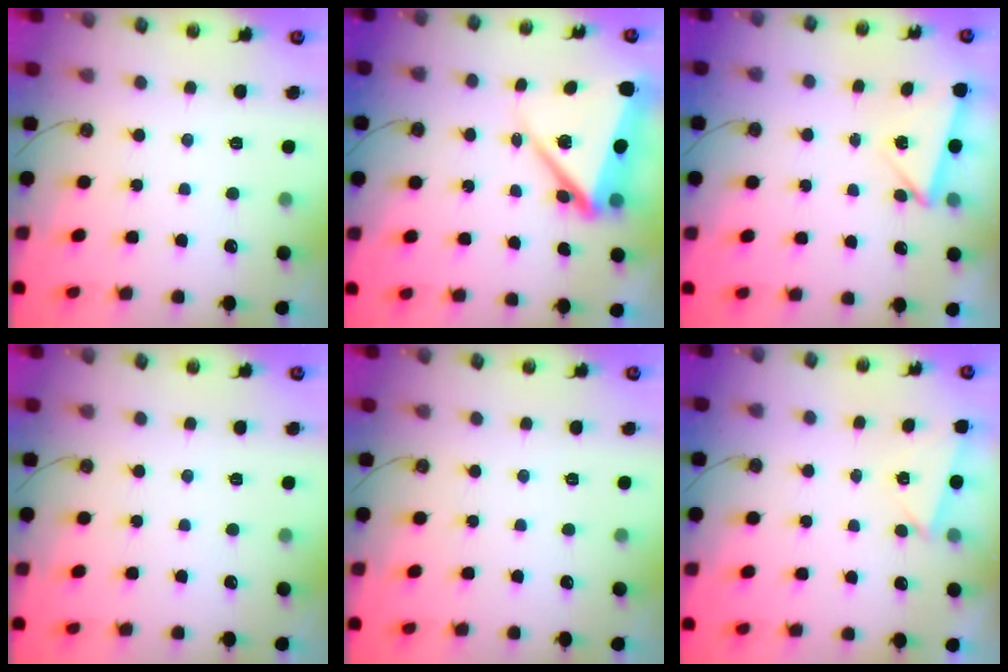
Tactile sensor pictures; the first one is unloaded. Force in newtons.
{"total": 12.5, "press": 12.4, "slide": 1.5}
{"total": 5.5, "press": 2.5, "slide": 5.0}
{"total": 0.0}
{"total": 0.0}
{"total": 2.4, "press": 1.8, "slide": 1.7}